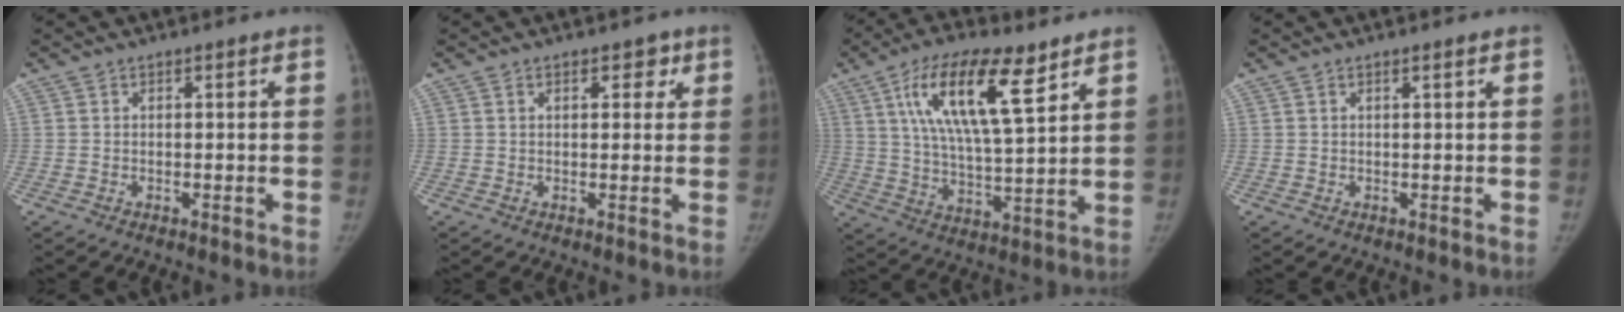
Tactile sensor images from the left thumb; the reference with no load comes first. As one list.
[{"total": 3.4, "force": [1.6, 2.1, 2.2], "torque": [-0.004, -0.004, 0.018]}, {"total": 17.2, "force": [8.3, 5.5, 14.0], "torque": [-0.236, -0.026, 0.147]}, {"total": 0.7, "force": [0.4, 0.0, 0.6], "torque": [-0.009, 0.000, 0.007]}]